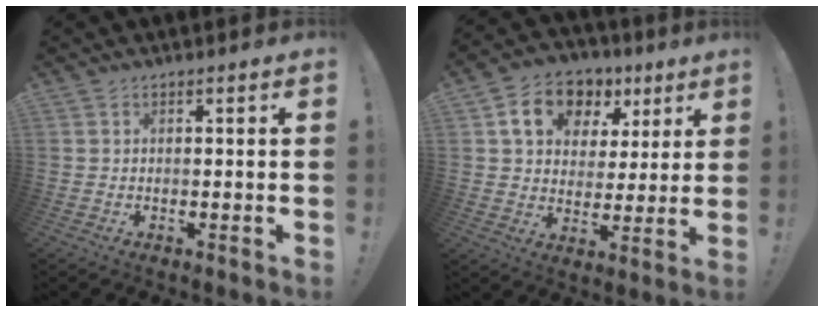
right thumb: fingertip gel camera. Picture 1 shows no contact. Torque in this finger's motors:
{"motor_torque": [-0.30, 1.38, 0.58, 0.06, 0.33]}